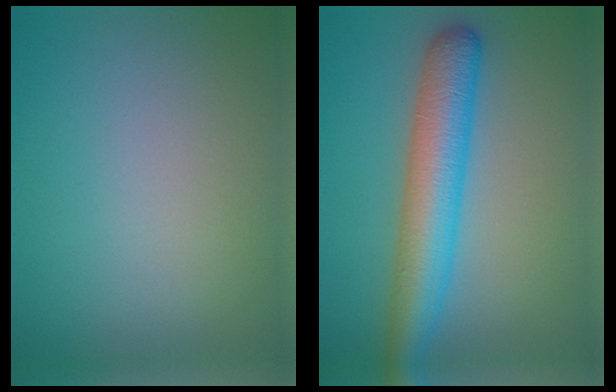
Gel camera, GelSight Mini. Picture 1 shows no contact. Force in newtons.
{"total": 6.7, "press": 6.7, "slide": 0.2}